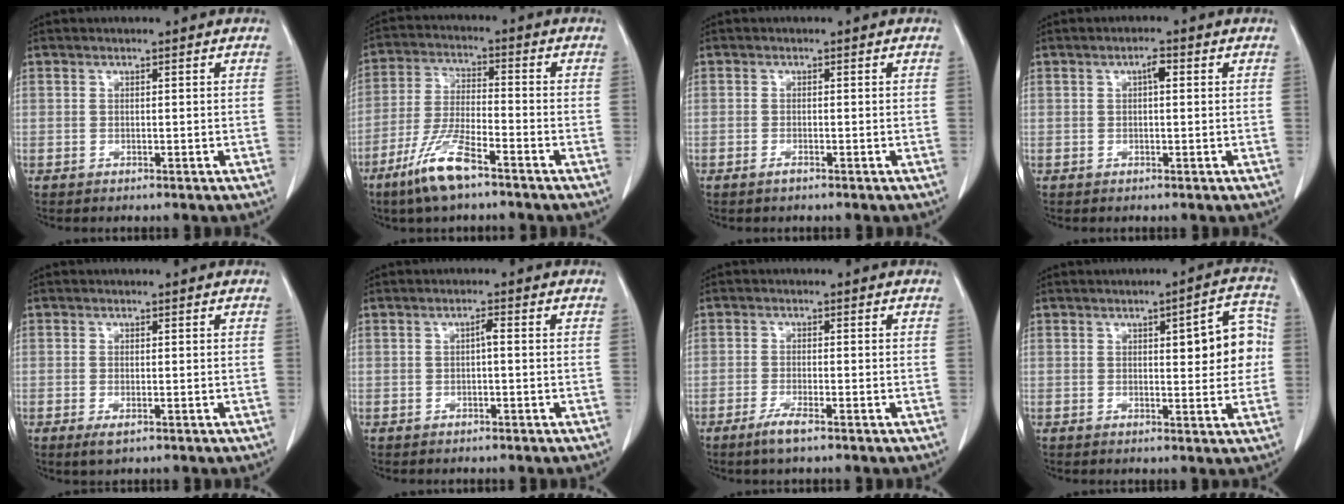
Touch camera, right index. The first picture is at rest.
{"total": 9.7, "force": [-6.3, 1.6, 7.2], "torque": [-0.152, -0.019, -0.124]}
{"total": 0.8, "force": [-0.6, 0.1, 0.5], "torque": [-0.011, 0.000, -0.011]}
{"total": 1.8, "force": [0.4, 0.5, 1.6], "torque": [-0.027, 0.005, 0.006]}
{"total": 1.6, "force": [-0.8, 0.5, 1.3], "torque": [-0.027, -0.007, -0.007]}
{"total": 1.2, "force": [-0.1, 0.2, 1.2], "torque": [-0.019, 0.004, -0.001]}
{"total": 3.0, "force": [-2.0, 0.1, 2.2], "torque": [-0.049, -0.007, -0.040]}
{"total": 8.4, "force": [0.9, 2.3, 8.0], "torque": [-0.094, 0.020, 0.011]}